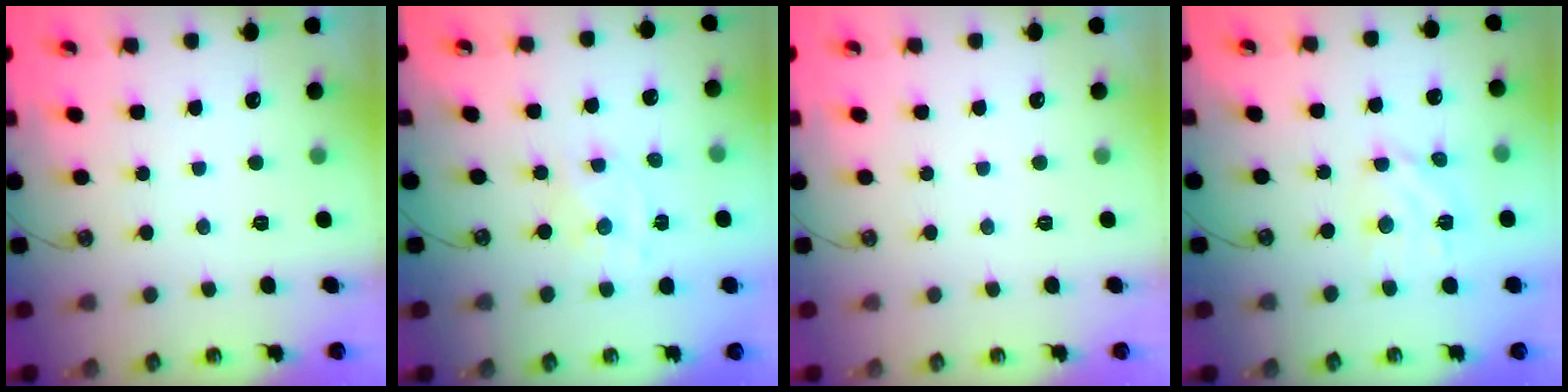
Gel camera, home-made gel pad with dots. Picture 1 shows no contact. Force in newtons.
{"total": 1.6, "press": 1.6, "slide": 0.3}
{"total": 0.0}
{"total": 6.9, "press": 6.9, "slide": 0.5}